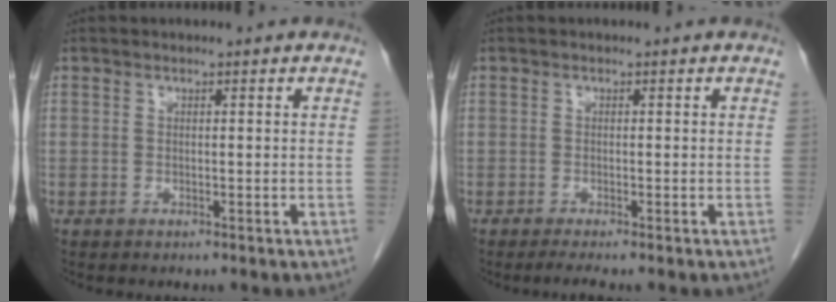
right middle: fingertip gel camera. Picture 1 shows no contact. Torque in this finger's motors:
{"motor_torque": [0.03, -0.02, 0.00, 0.00]}